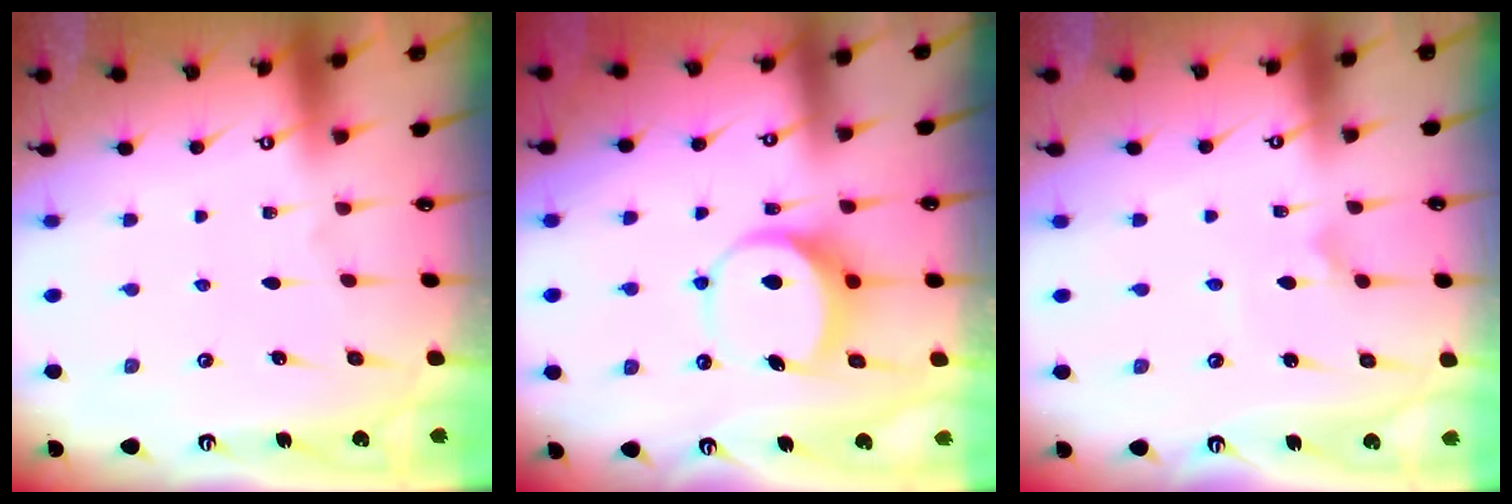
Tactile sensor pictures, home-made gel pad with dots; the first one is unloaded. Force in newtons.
{"total": 6.9, "press": 6.8, "slide": 0.9}
{"total": 2.5, "press": 2.5, "slide": 0.3}